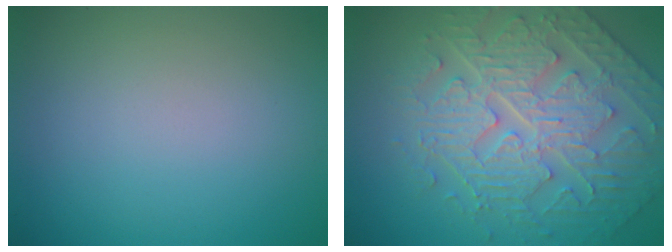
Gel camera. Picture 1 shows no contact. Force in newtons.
{"total": 5.5, "press": 5.2, "slide": 1.8}